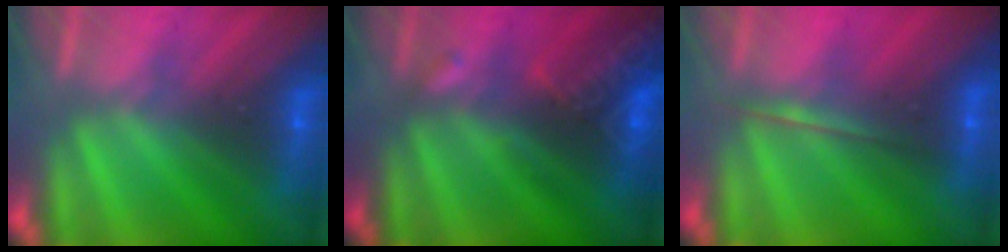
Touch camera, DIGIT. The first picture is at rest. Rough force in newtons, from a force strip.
{"total": 2.8}
{"total": 1.7}